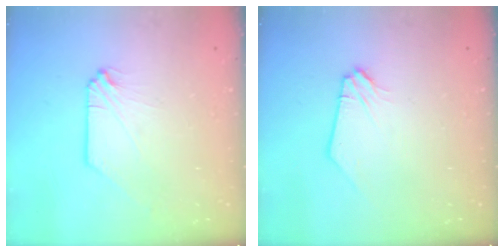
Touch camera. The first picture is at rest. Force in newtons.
{"total": 0.0}